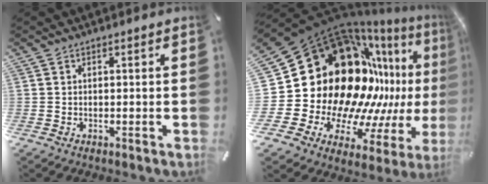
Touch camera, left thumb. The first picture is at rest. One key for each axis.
{"total": 33.5, "fx": 5.3, "fy": 24.6, "fz": 22.1, "tx": -0.339, "ty": -0.135, "tz": 0.172}